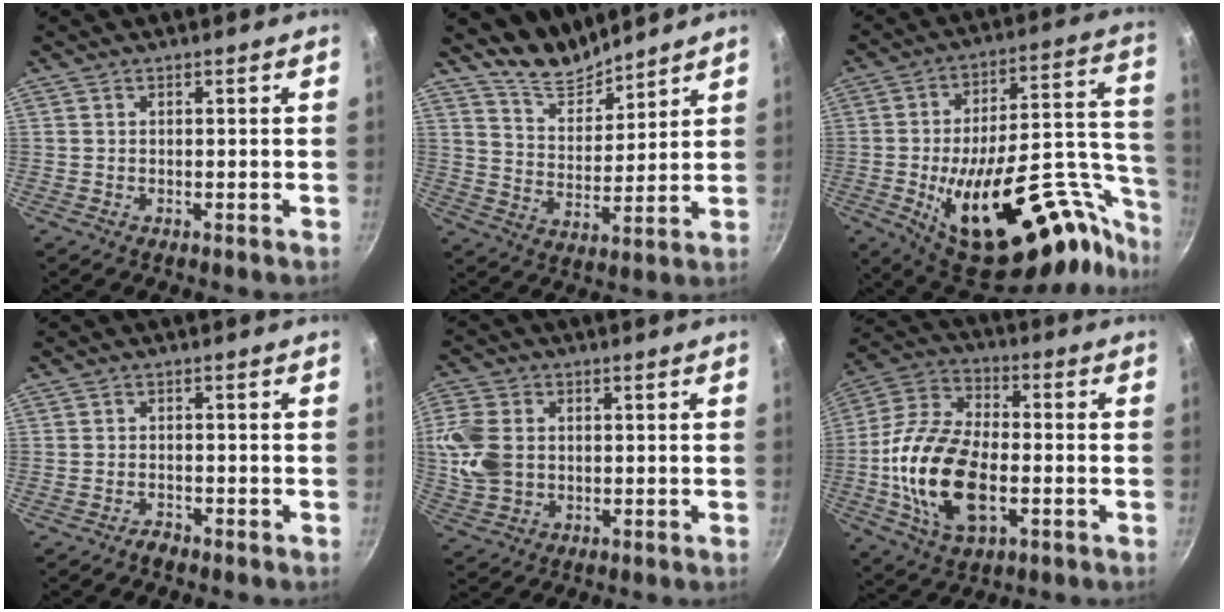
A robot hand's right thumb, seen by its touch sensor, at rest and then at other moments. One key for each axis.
{"total": 8.3, "fx": 7.8, "fy": 2.3, "fz": 1.4, "tx": -0.007, "ty": -0.070, "tz": 0.147}
{"total": 35.4, "fx": -14.1, "fy": 15.6, "fz": 28.5, "tx": -0.339, "ty": 0.067, "tz": -0.197}
{"total": 1.6, "fx": -1.4, "fy": 0.6, "fz": 0.4, "tx": -0.004, "ty": 0.018, "tz": -0.021}
{"total": 9.7, "fx": 0.6, "fy": 7.5, "fz": 6.1, "tx": -0.119, "ty": 0.003, "tz": 0.012}
{"total": 19.8, "fx": -3.6, "fy": 11.2, "fz": 15.9, "tx": -0.302, "ty": 0.025, "tz": -0.073}